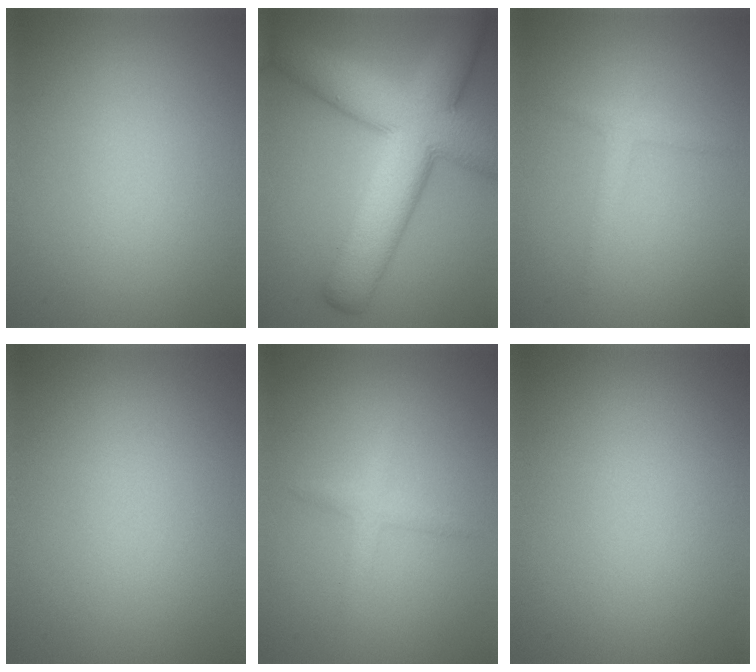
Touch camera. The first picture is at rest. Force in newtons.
{"total": 12.2, "press": 12.2, "slide": 0.6}
{"total": 1.4, "press": 1.4, "slide": 0.1}
{"total": 0.0}
{"total": 1.7, "press": 1.7, "slide": 0.1}
{"total": 0.0}